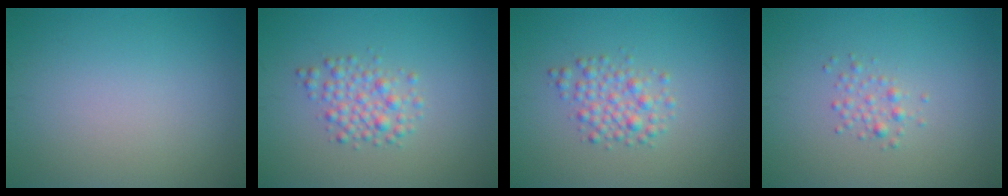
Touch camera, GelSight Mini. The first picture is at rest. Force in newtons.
{"total": 2.6, "press": 2.6, "slide": 0.0}
{"total": 2.6, "press": 2.6, "slide": 0.0}
{"total": 1.3, "press": 1.3, "slide": 0.0}